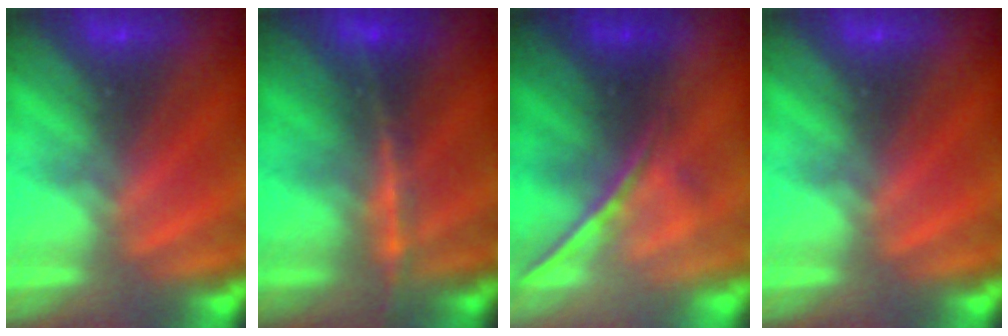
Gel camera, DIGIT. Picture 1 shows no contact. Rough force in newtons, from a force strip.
{"total": 2.4}
{"total": 1.7}
{"total": 0.0}